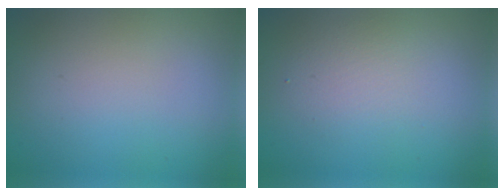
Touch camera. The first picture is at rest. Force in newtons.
{"total": 2.5, "press": 2.5, "slide": 0.1}